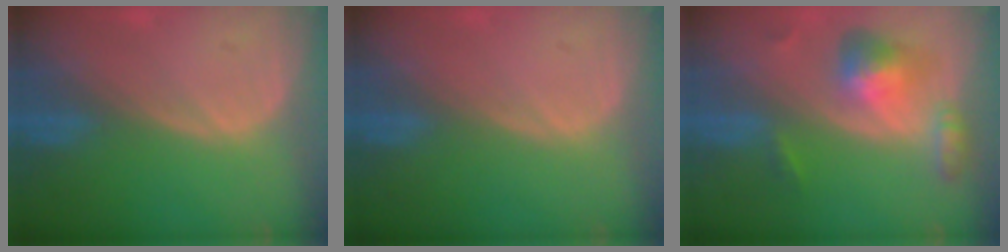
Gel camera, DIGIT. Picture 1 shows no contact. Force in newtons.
{"total": 0.0}
{"total": 6.5, "press": 6.0, "slide": 2.5}